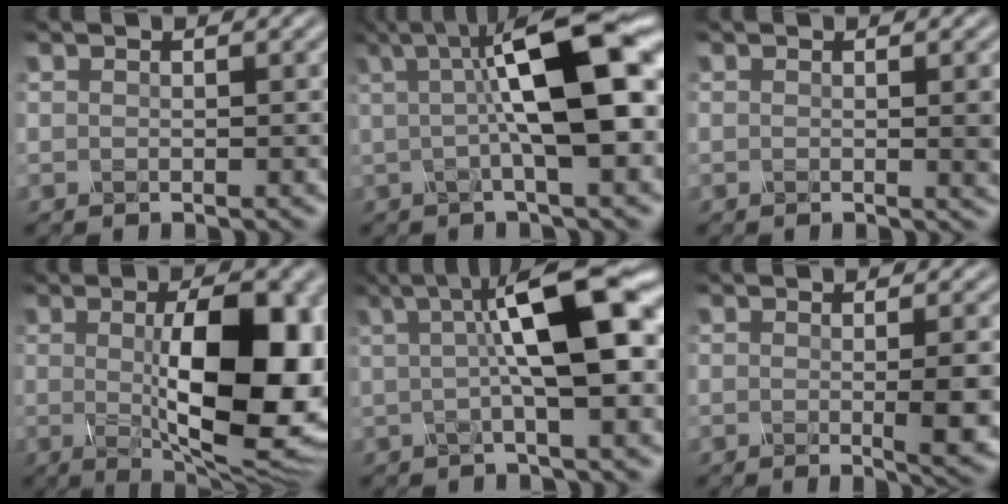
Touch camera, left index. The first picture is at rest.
{"total": 10.9, "force": [1.9, 2.7, 10.4], "torque": [-0.139, 0.022, 0.023]}
{"total": 2.0, "force": [0.0, 0.4, 1.9], "torque": [-0.022, -0.002, -0.001]}
{"total": 12.8, "force": [0.1, 4.5, 12.0], "torque": [-0.153, 0.001, 0.001]}
{"total": 9.2, "force": [1.8, 2.0, 8.8], "torque": [-0.118, 0.017, 0.022]}
{"total": 4.1, "force": [-0.4, 0.8, 4.0], "torque": [-0.054, -0.004, -0.003]}